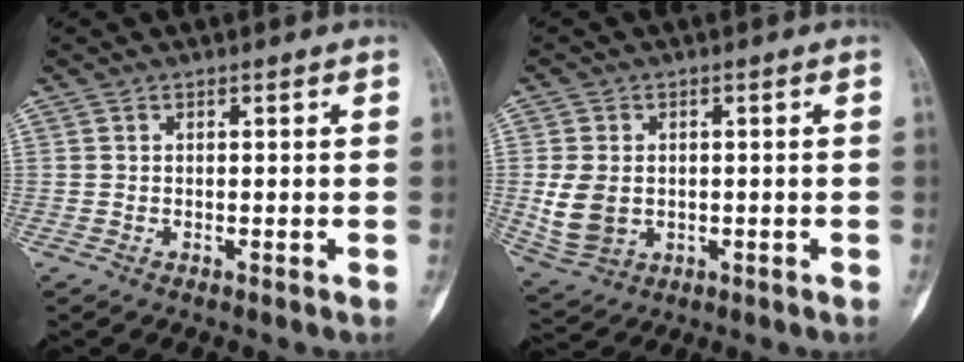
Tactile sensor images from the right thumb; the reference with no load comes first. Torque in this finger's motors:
{"motor_torque": [-0.05, 0.71, 0.14, 0.27, 0.02]}